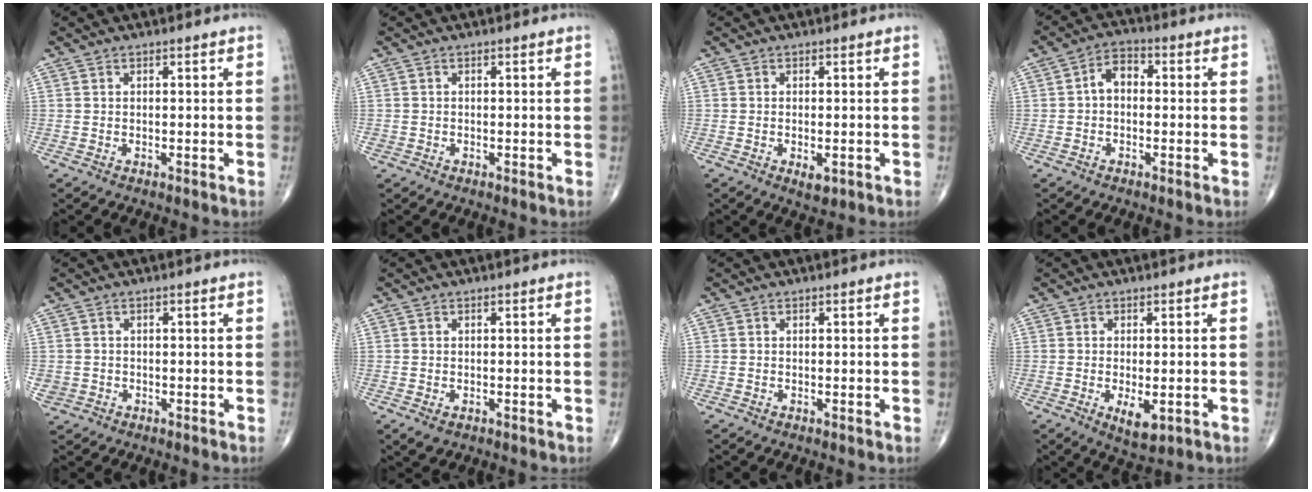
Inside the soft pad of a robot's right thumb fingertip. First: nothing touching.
{"total": 0.6, "force": [-0.2, 0.5, 0.1], "torque": [-0.002, 0.003, -0.003]}
{"total": 2.5, "force": [-0.8, 1.2, 2.1], "torque": [-0.031, -0.004, -0.010]}
{"total": 5.1, "force": [0.0, 3.5, 3.7], "torque": [-0.049, 0.021, -0.011]}
{"total": 2.7, "force": [-0.6, 2.4, 1.0], "torque": [-0.022, 0.006, -0.005]}
{"total": 1.7, "force": [-0.6, 1.2, 1.0], "torque": [-0.015, -0.003, -0.004]}
{"total": 0.0}
{"total": 4.9, "force": [-1.3, 2.0, 4.2], "torque": [-0.067, -0.011, -0.014]}